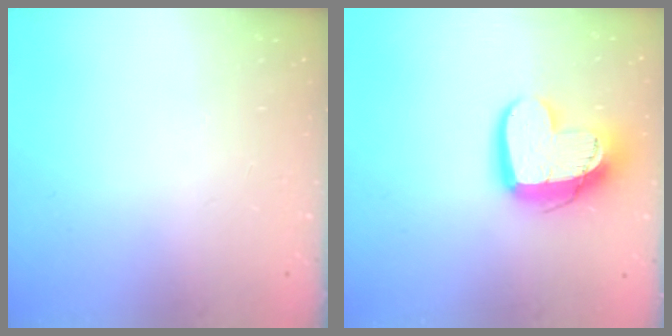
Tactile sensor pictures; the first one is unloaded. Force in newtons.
{"total": 15.8, "press": 15.8, "slide": 1.3}